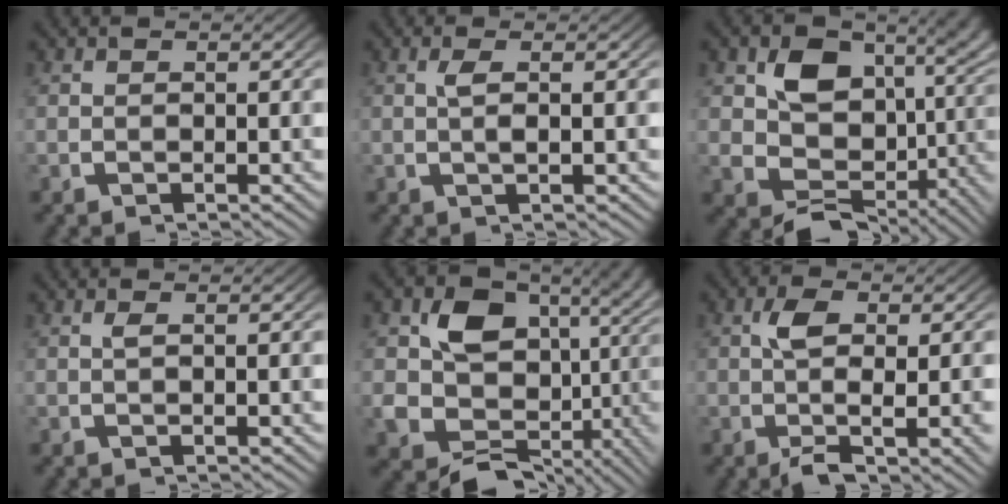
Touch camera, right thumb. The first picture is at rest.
{"total": 1.6, "force": [0.4, 0.2, 1.6], "torque": [-0.031, 0.002, 0.009]}
{"total": 11.5, "force": [-1.0, 8.8, 7.3], "torque": [-0.133, -0.051, 0.005]}
{"total": 0.6, "force": [0.1, -0.1, 0.5], "torque": [-0.013, 0.000, 0.007]}
{"total": 13.6, "force": [-1.3, 10.8, 8.2], "torque": [-0.166, -0.060, -0.002]}
{"total": 4.2, "force": [-0.2, 1.6, 3.8], "torque": [-0.068, -0.006, -0.002]}